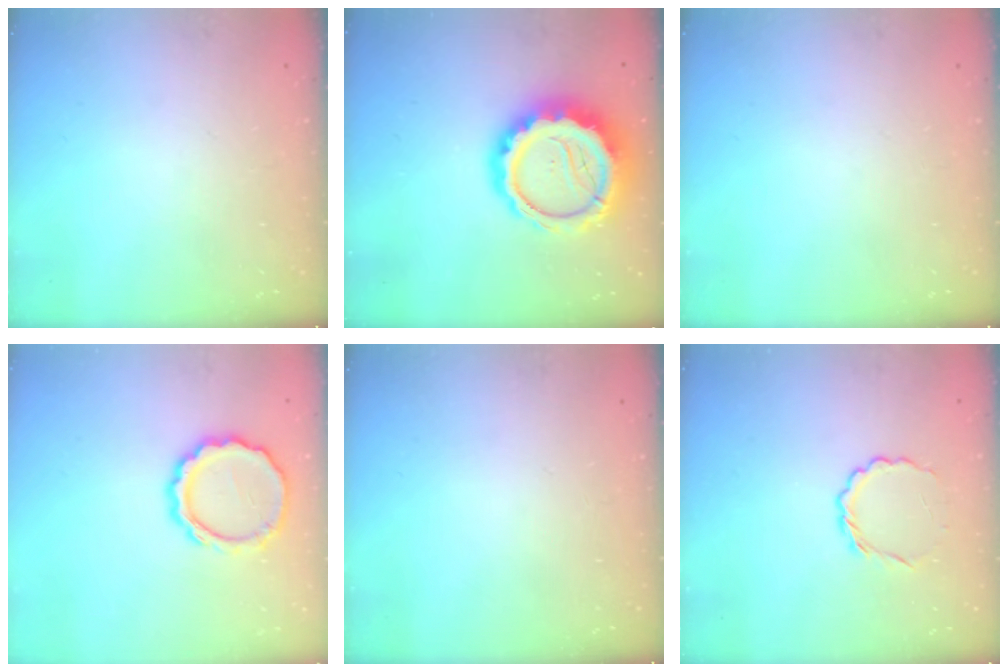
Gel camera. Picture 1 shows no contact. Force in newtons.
{"total": 15.9, "press": 15.5, "slide": 3.4}
{"total": 0.0}
{"total": 10.3, "press": 10.2, "slide": 1.7}
{"total": 0.0}
{"total": 3.9, "press": 3.7, "slide": 1.3}